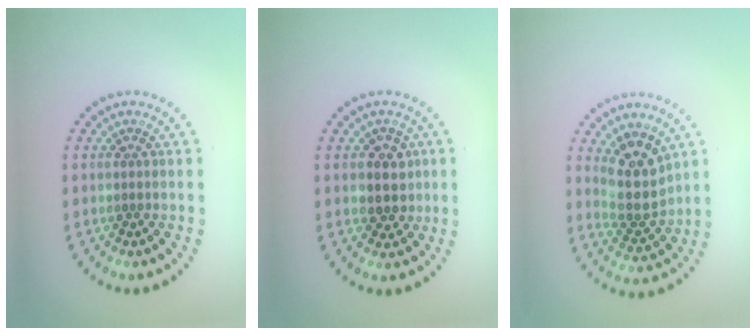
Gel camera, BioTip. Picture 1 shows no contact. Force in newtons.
{"total": 2.7, "press": 2.5, "slide": 1.0}
{"total": 4.3, "press": 3.8, "slide": 2.1}